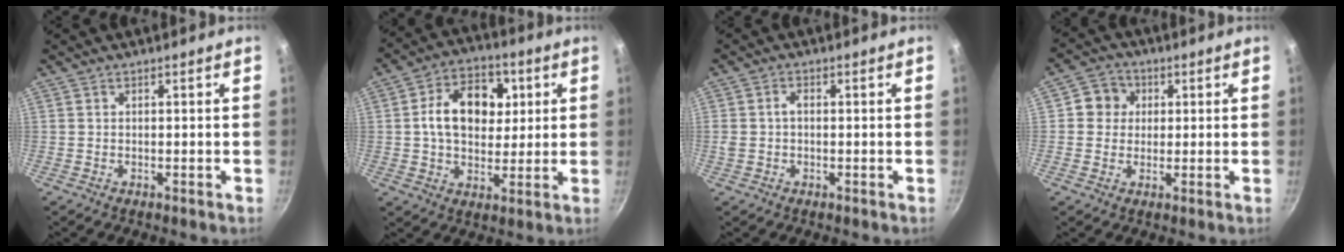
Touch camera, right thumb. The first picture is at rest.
{"total": 14.0, "force": [2.5, 9.7, 9.8], "torque": [-0.125, 0.007, 0.036]}
{"total": 2.8, "force": [-0.1, 2.0, 2.0], "torque": [-0.042, 0.009, -0.001]}
{"total": 5.9, "force": [1.0, 5.5, 1.9], "torque": [-0.003, 0.008, 0.007]}